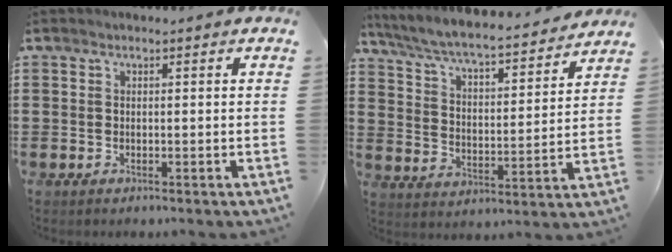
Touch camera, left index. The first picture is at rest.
{"total": 5.7, "force": [5.3, 0.1, 2.0], "torque": [-0.064, -0.041, 0.083]}